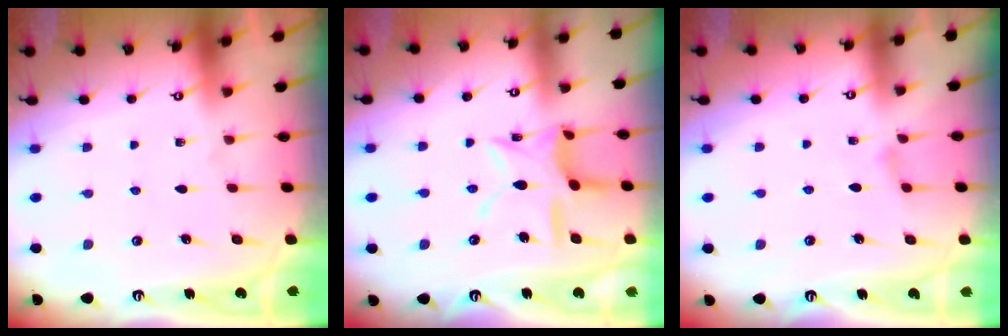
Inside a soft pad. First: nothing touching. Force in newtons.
{"total": 11.7, "press": 11.7, "slide": 1.0}
{"total": 2.1, "press": 2.1, "slide": 0.4}